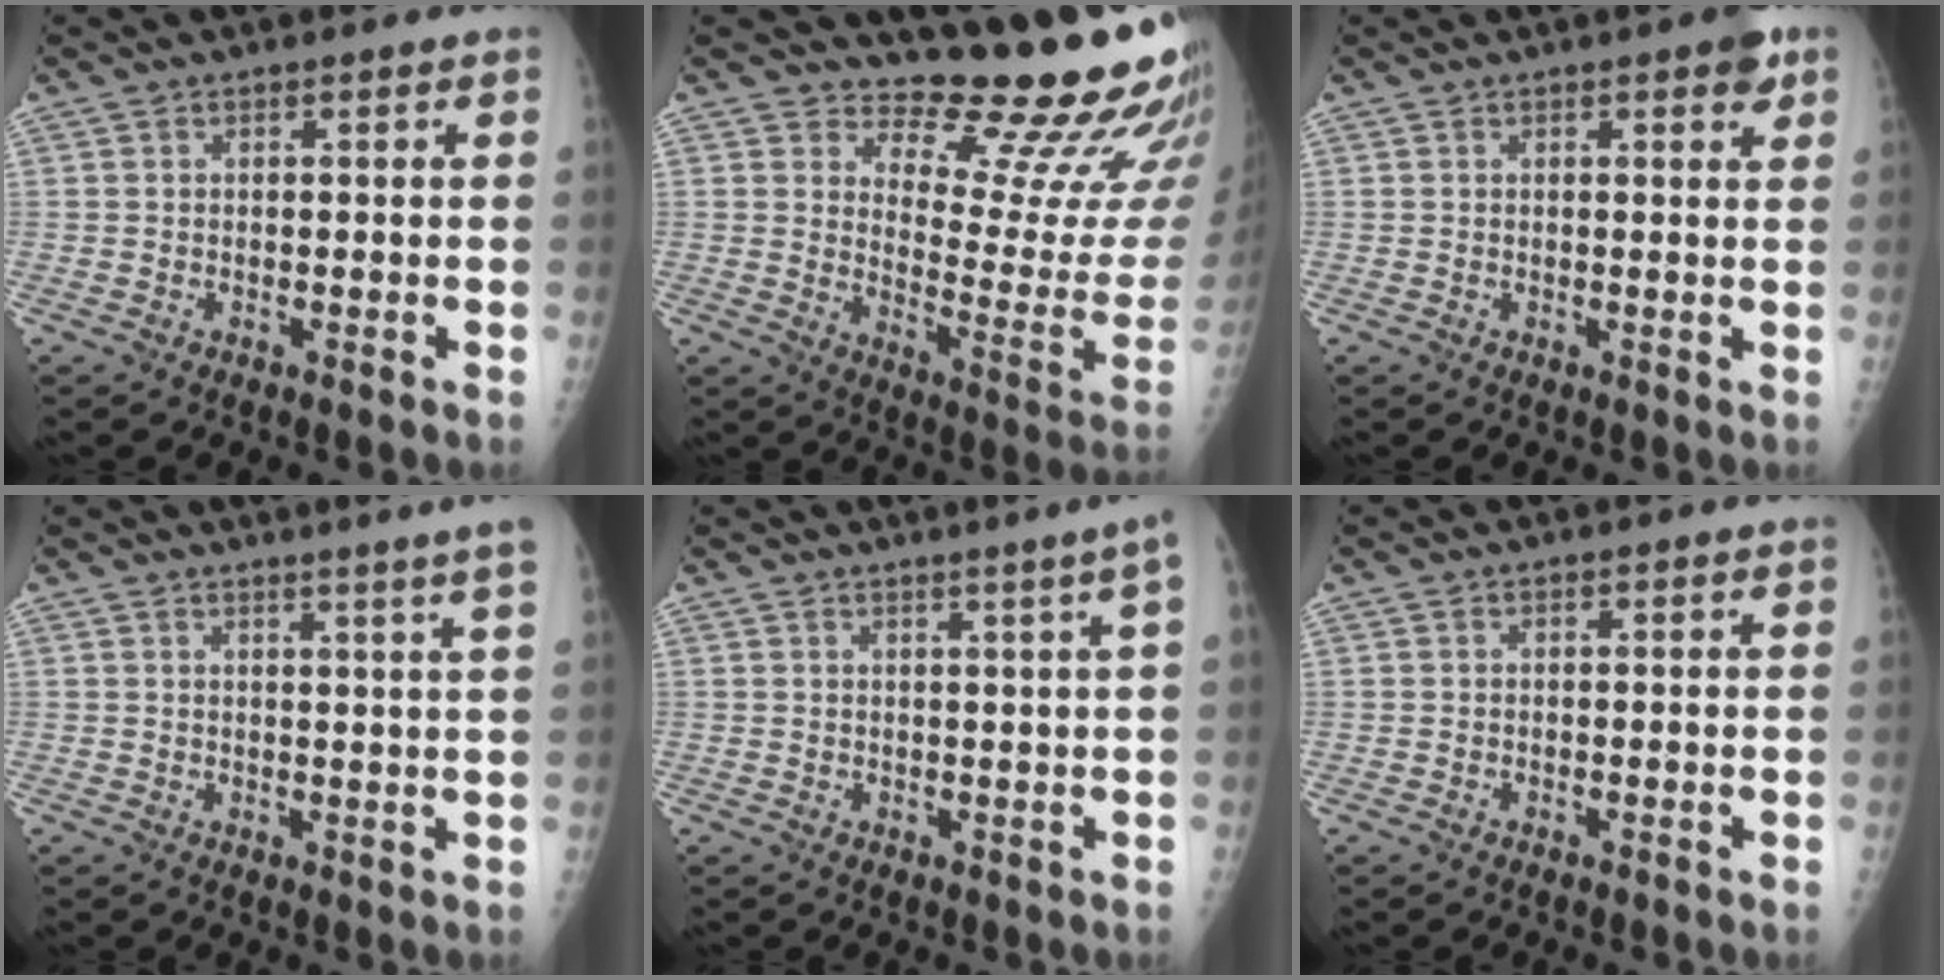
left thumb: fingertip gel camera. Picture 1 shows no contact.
{"total": 19.0, "force": [16.4, 4.9, 8.4], "torque": [-0.063, -0.162, 0.206]}
{"total": 3.3, "force": [1.9, 1.0, 2.5], "torque": [-0.023, -0.006, 0.019]}
{"total": 7.2, "force": [5.4, -1.2, 4.6], "torque": [-0.057, -0.020, 0.054]}
{"total": 4.3, "force": [2.3, -1.1, 3.4], "torque": [-0.046, -0.007, 0.032]}
{"total": 0.0}